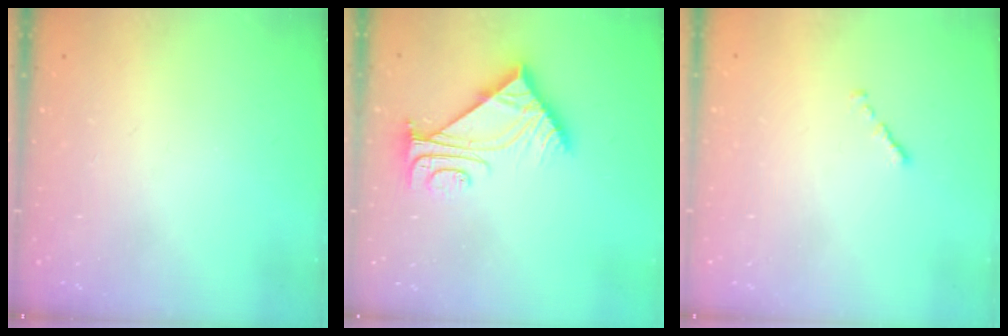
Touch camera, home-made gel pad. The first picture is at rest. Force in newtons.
{"total": 7.5, "press": 7.4, "slide": 0.8}
{"total": 0.7, "press": 0.6, "slide": 0.4}